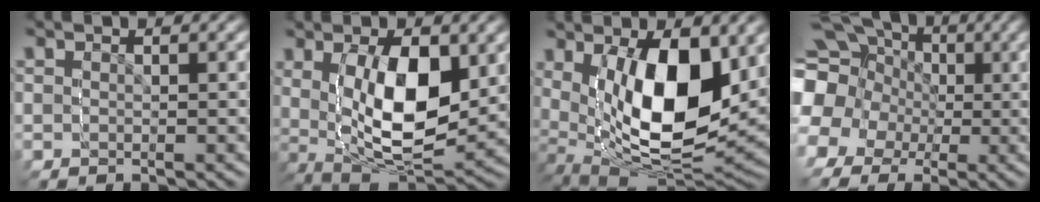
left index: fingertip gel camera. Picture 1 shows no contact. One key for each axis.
{"total": 9.3, "fx": 2.4, "fy": 6.6, "fz": 6.1, "tx": -0.140, "ty": -0.017, "tz": 0.042}
{"total": 13.4, "fx": 2.4, "fy": 9.6, "fz": 9.0, "tx": -0.193, "ty": -0.025, "tz": 0.044}
{"total": 17.0, "fx": 2.2, "fy": 14.7, "fz": 8.1, "tx": -0.151, "ty": -0.016, "tz": 0.018}